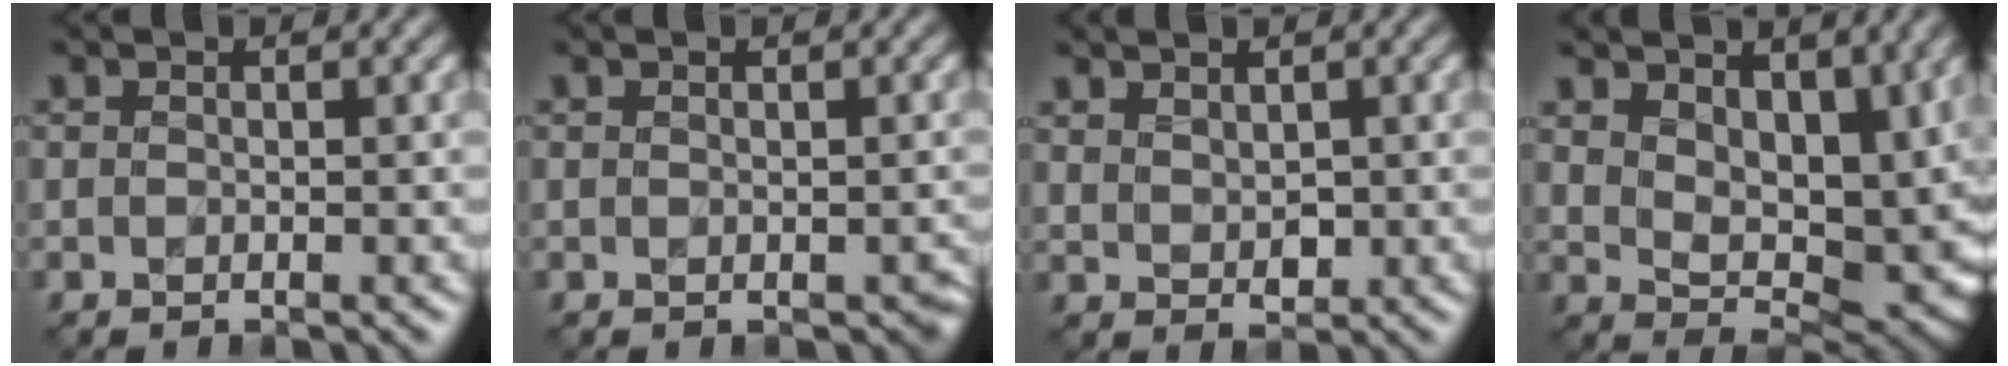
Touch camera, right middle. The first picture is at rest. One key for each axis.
{"total": 1.9, "fx": -0.7, "fy": 1.4, "fz": 1.0, "tx": -0.003, "ty": -0.010, "tz": -0.005}
{"total": 1.7, "fx": 0.8, "fy": 0.9, "fz": 1.1, "tx": -0.022, "ty": -0.004, "tz": 0.022}
{"total": 8.6, "fx": 3.1, "fy": 5.0, "fz": 6.3, "tx": -0.088, "ty": -0.010, "tz": 0.062}